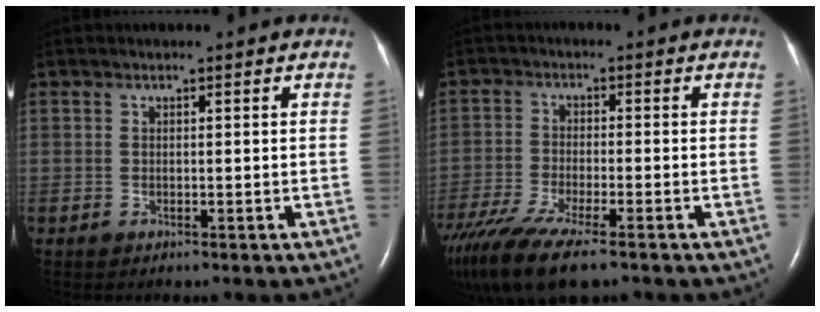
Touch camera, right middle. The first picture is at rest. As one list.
[{"total": 14.9, "force": [-11.0, 3.1, 9.6], "torque": [-0.208, -0.036, -0.189]}]